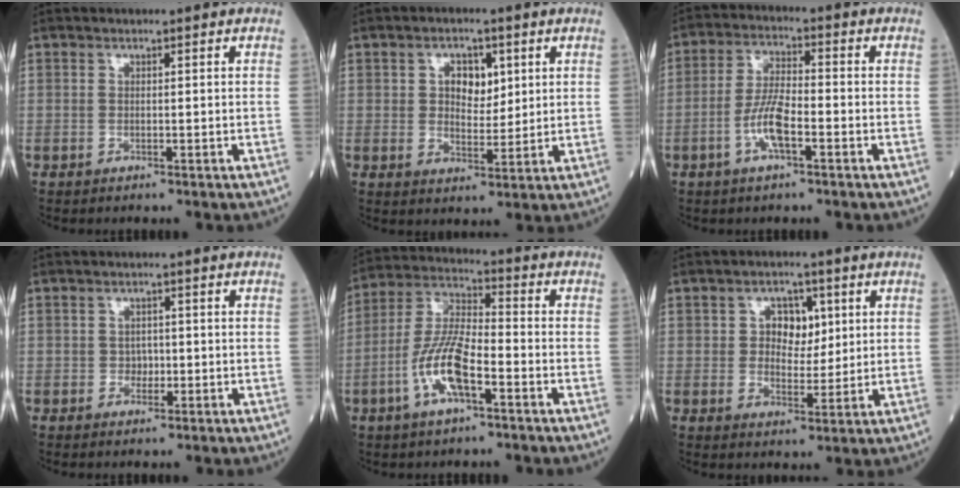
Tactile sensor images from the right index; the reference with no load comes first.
{"total": 5.2, "force": [1.7, 3.1, 3.8], "torque": [-0.059, 0.007, 0.031]}
{"total": 6.5, "force": [-2.5, 1.6, 5.8], "torque": [-0.119, 0.004, -0.051]}
{"total": 1.7, "force": [-0.4, 1.3, 1.0], "torque": [-0.010, 0.005, -0.006]}
{"total": 10.4, "force": [-4.0, 2.8, 9.1], "torque": [-0.194, 0.007, -0.079]}
{"total": 5.3, "force": [1.5, 3.5, 3.6], "torque": [-0.051, 0.010, 0.026]}